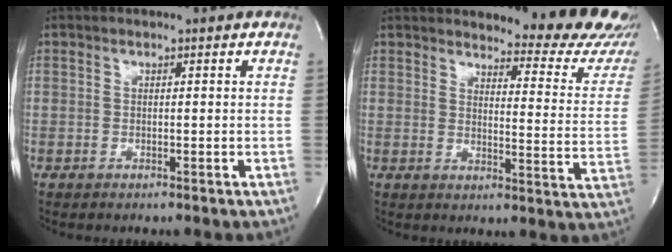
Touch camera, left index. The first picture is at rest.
{"total": 16.0, "force": [15.0, 2.0, 5.1], "torque": [-0.044, -0.102, 0.151]}